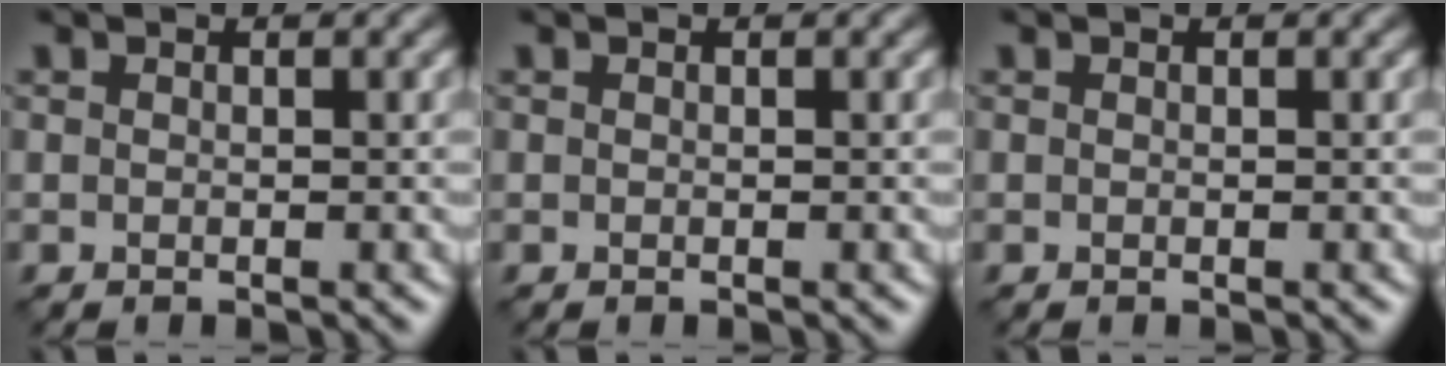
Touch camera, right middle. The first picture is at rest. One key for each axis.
{"total": 0.0}
{"total": 0.0}